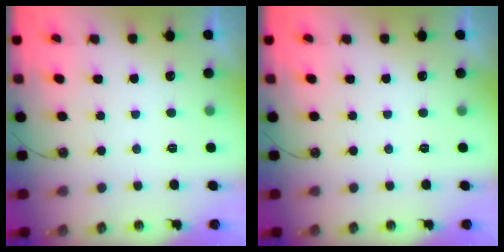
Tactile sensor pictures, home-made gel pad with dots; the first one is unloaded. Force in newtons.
{"total": 0.0}